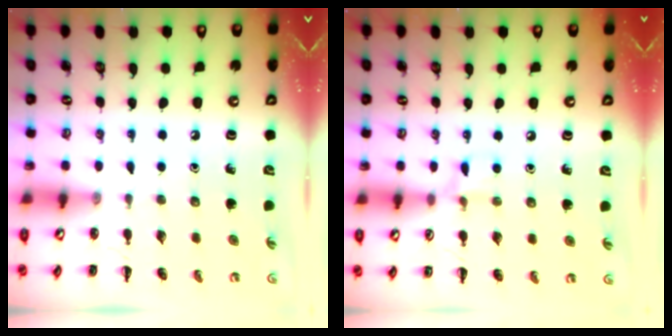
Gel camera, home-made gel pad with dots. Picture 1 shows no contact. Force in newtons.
{"total": 4.4, "press": 4.1, "slide": 1.6}